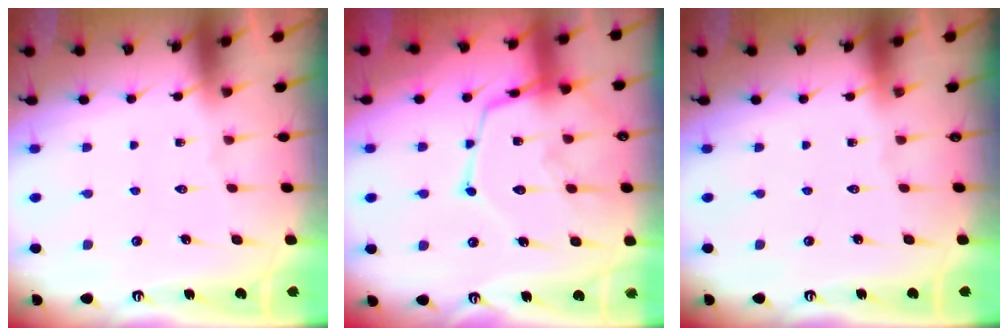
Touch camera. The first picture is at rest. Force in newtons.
{"total": 15.6, "press": 15.6, "slide": 1.2}
{"total": 0.0}